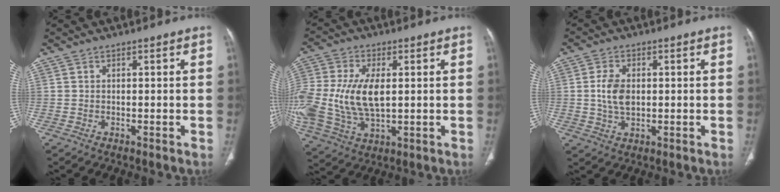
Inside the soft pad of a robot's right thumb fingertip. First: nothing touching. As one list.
[{"total": 19.7, "force": [0.6, 11.4, 16.1], "torque": [-0.388, -0.007, 0.022]}, {"total": 5.9, "force": [0.3, 3.7, 4.6], "torque": [-0.086, 0.000, 0.008]}]